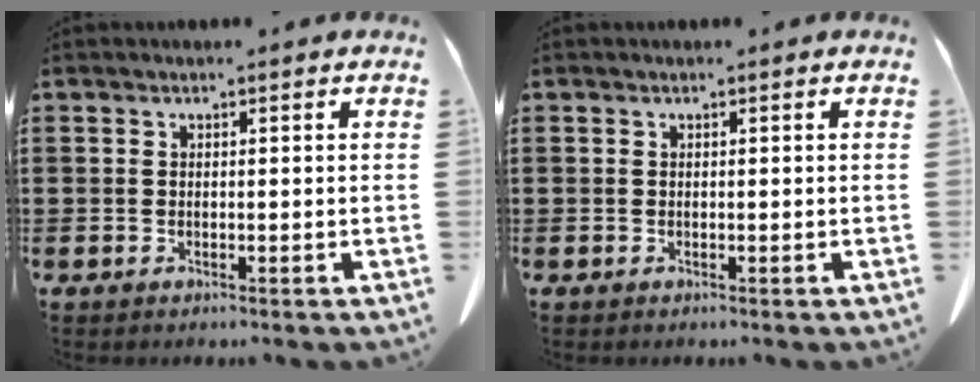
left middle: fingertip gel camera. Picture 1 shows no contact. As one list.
[{"total": 0.0}]